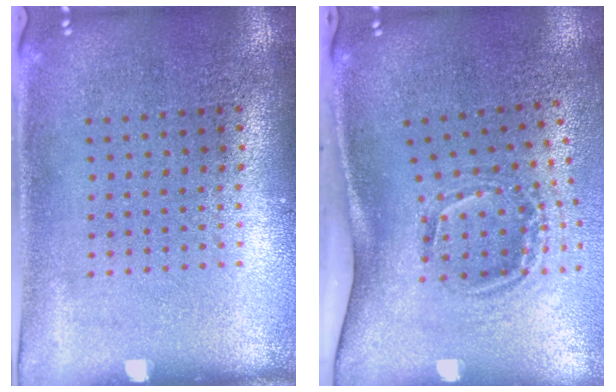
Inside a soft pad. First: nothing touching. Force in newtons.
{"total": 2.0, "press": 1.2, "slide": 1.6}